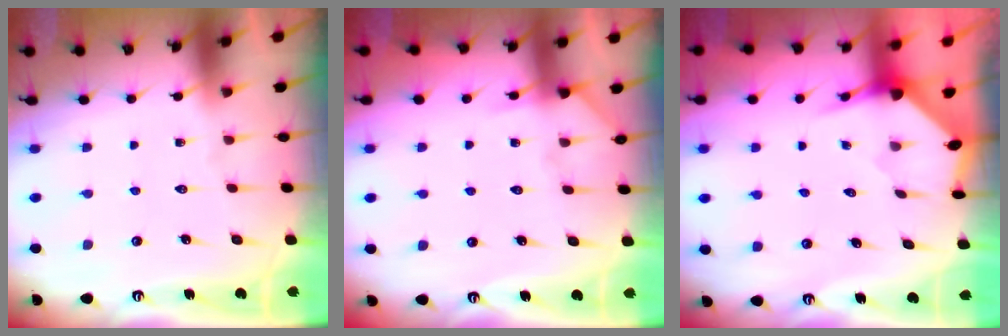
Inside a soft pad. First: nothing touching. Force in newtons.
{"total": 6.4, "press": 6.3, "slide": 0.8}
{"total": 3.2, "press": 3.2, "slide": 0.3}